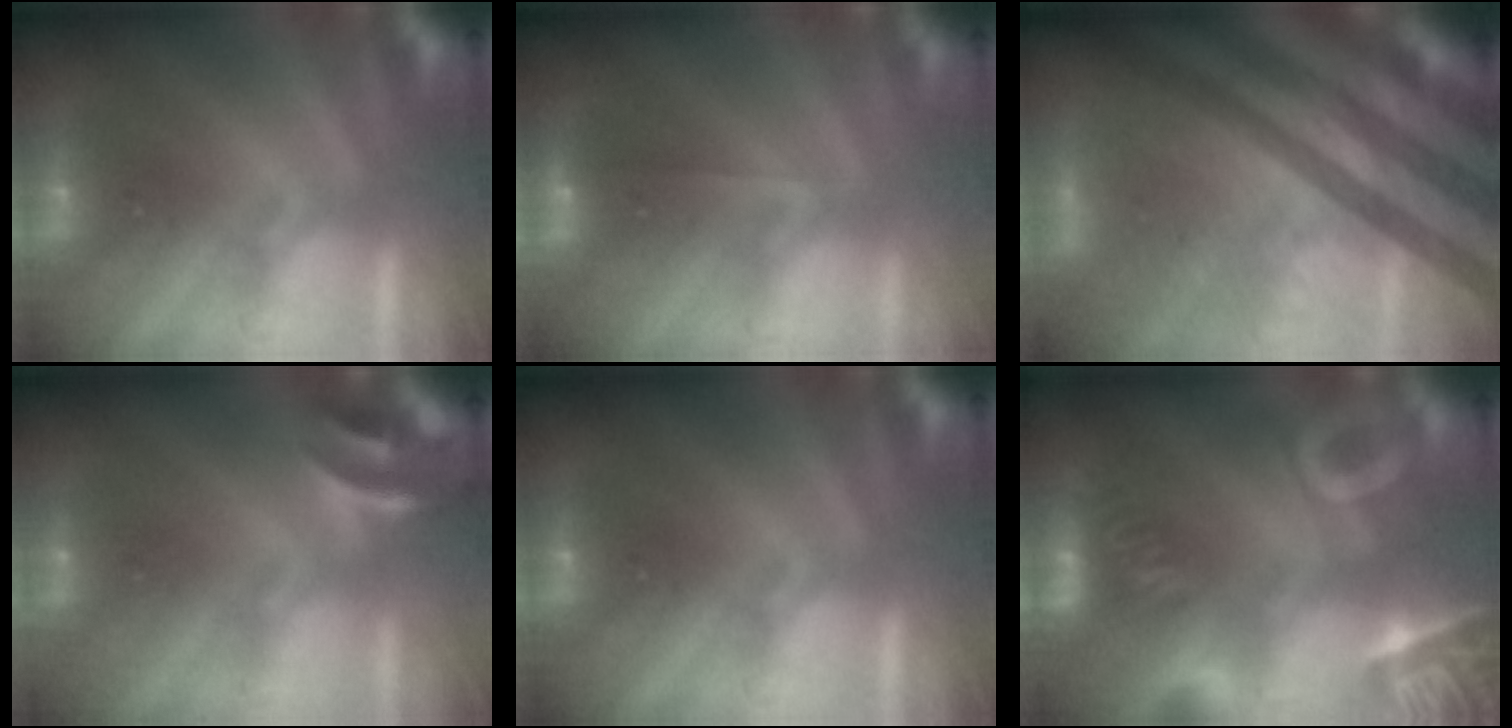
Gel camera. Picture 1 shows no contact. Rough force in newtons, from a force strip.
{"total": 2.0}
{"total": 11.8}
{"total": 2.9}
{"total": 0.0}
{"total": 10.8}